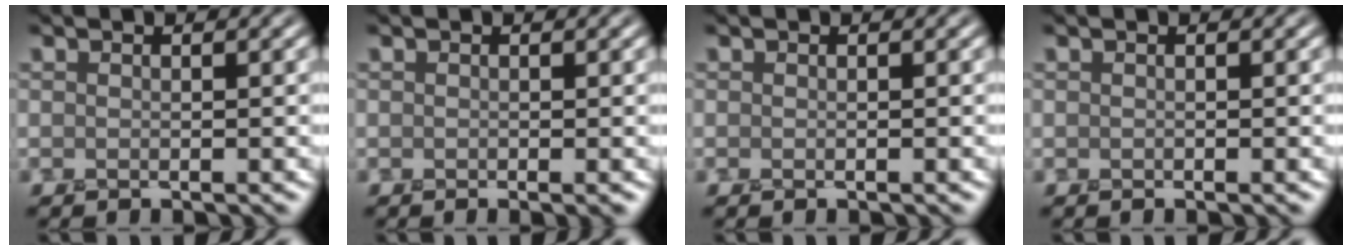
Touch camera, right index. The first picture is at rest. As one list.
[{"total": 0.0}, {"total": 0.0}, {"total": 0.0}]